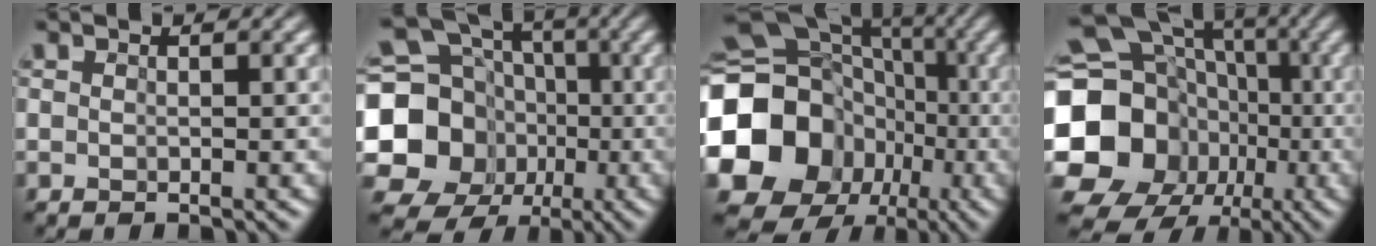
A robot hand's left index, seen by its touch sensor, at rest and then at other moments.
{"total": 15.8, "force": [-1.4, 14.2, 6.7], "torque": [-0.157, -0.011, -0.049]}
{"total": 18.0, "force": [-3.8, 15.9, 7.4], "torque": [-0.179, -0.016, -0.102]}
{"total": 21.8, "force": [-3.6, 19.7, 8.5], "torque": [-0.190, -0.016, -0.090]}